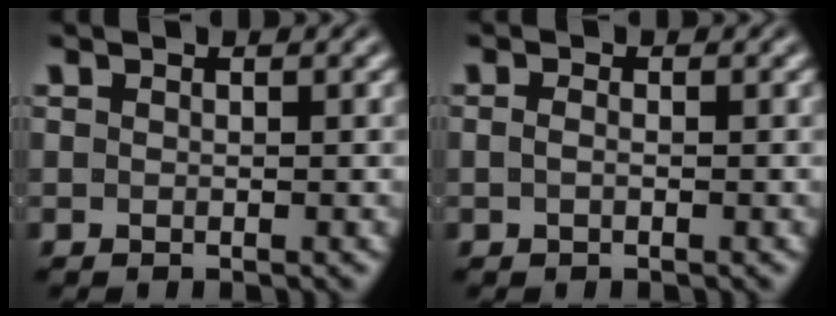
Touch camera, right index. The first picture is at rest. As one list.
[{"total": 0.7, "force": [-0.4, -0.3, 0.5], "torque": [-0.014, -0.006, -0.001]}]